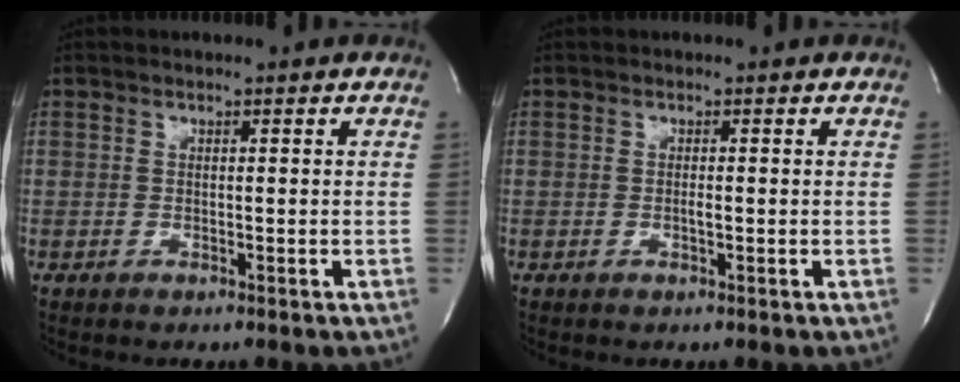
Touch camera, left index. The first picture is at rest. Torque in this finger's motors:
{"motor_torque": [0.20, 0.01, 0.04, 0.00]}